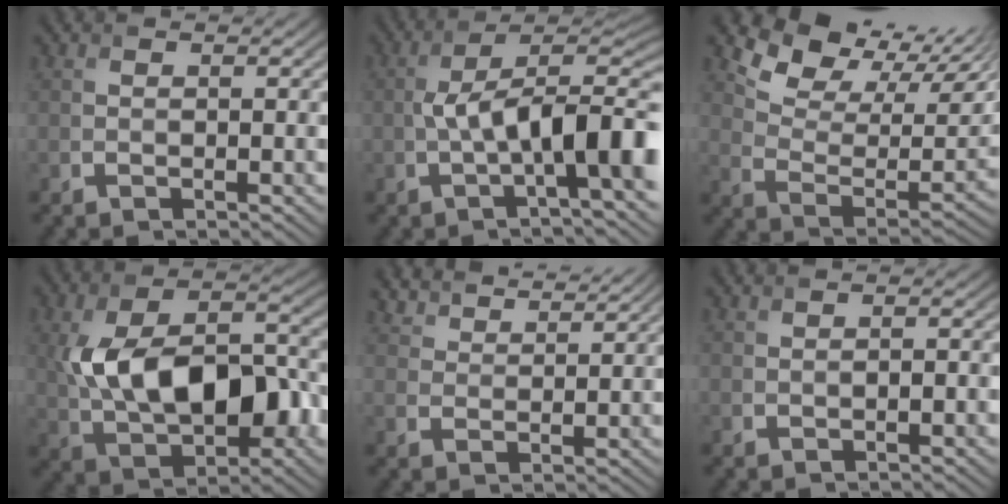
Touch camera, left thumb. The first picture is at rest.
{"total": 10.7, "force": [-1.5, 3.5, 10.0], "torque": [-0.153, 0.009, -0.032]}
{"total": 11.5, "force": [8.4, 4.6, 6.4], "torque": [-0.132, 0.009, 0.144]}
{"total": 13.0, "force": [-0.7, 7.4, 10.7], "torque": [-0.188, 0.001, -0.018]}
{"total": 4.4, "force": [4.3, 0.8, 0.7], "torque": [-0.022, -0.006, 0.089]}
{"total": 1.0, "force": [-0.2, 0.7, 0.8], "torque": [0.001, 0.002, -0.002]}